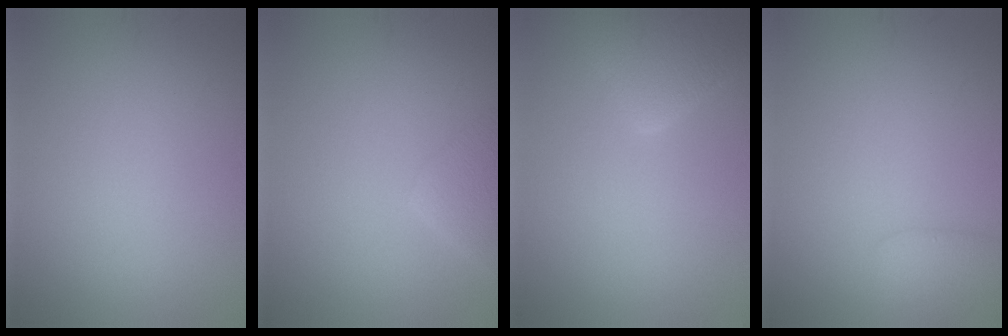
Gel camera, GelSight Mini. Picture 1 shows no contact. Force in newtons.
{"total": 2.7, "press": 2.7, "slide": 0.2}
{"total": 5.2, "press": 5.2, "slide": 0.4}
{"total": 2.4, "press": 2.4, "slide": 0.1}